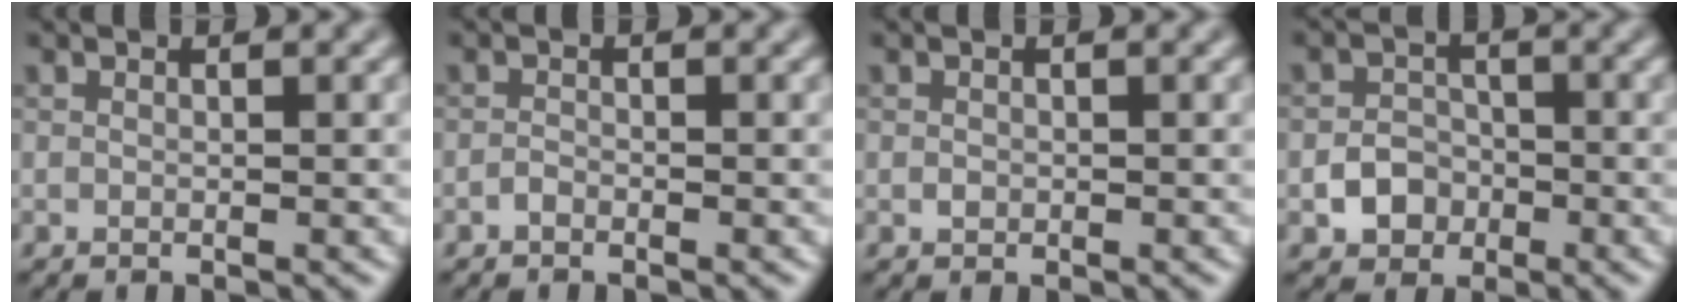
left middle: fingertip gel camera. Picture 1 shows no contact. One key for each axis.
{"total": 0.7, "fx": -0.5, "fy": 0.3, "fz": 0.3, "tx": -0.005, "ty": 0.000, "tz": -0.012}
{"total": 0.6, "fx": -0.1, "fy": 0.5, "fz": 0.3, "tx": -0.002, "ty": -0.003, "tz": -0.002}
{"total": 2.8, "fx": -1.1, "fy": 2.3, "fz": 1.1, "tx": -0.011, "ty": 0.003, "tz": -0.021}